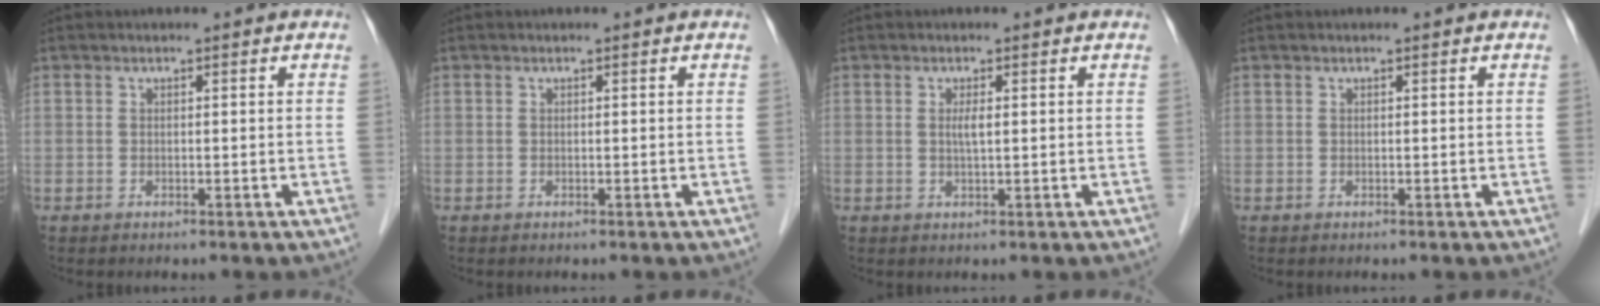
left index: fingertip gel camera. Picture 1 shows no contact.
{"total": 0.0}
{"total": 1.5, "force": [-0.1, 0.0, 1.5], "torque": [-0.032, -0.004, -0.001]}
{"total": 0.0}